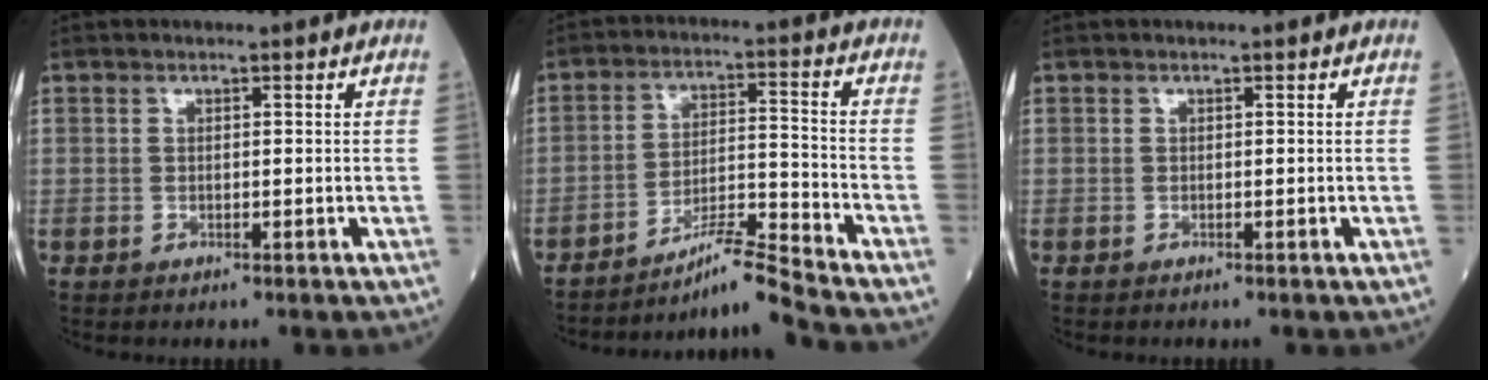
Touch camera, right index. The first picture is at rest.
{"total": 8.0, "force": [-7.3, -2.6, 2.0], "torque": [-0.041, 0.005, -0.127]}
{"total": 0.0}